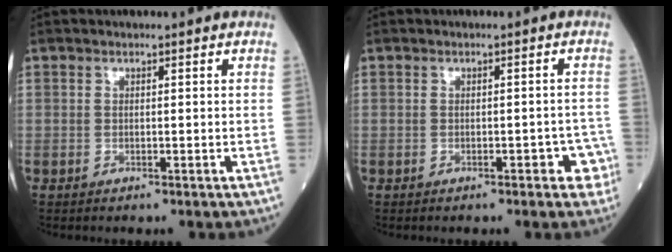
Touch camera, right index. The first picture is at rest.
{"total": 3.1, "force": [-1.6, 1.4, 2.3], "torque": [-0.014, 0.013, -0.019]}